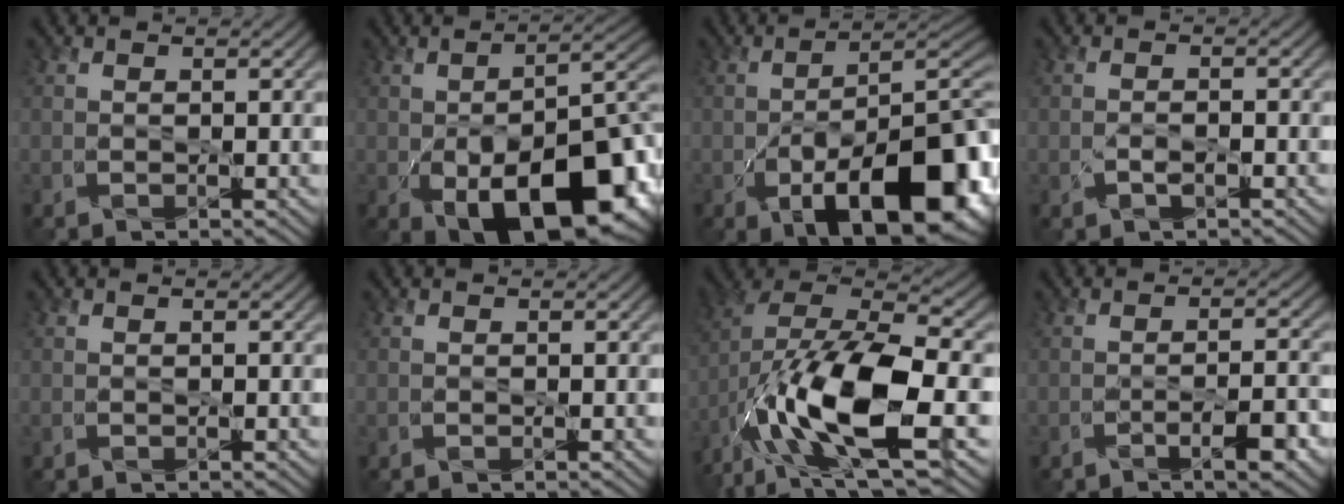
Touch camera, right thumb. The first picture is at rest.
{"total": 17.3, "force": [-6.6, 9.0, 13.2], "torque": [-0.173, -0.043, -0.088]}
{"total": 17.0, "force": [-6.6, 8.0, 13.5], "torque": [-0.190, -0.033, -0.096]}
{"total": 1.5, "force": [-0.9, 0.6, 1.1], "torque": [-0.023, -0.001, -0.015]}
{"total": 0.0}
{"total": 0.0}
{"total": 17.7, "force": [-6.4, 7.6, 14.7], "torque": [-0.311, -0.020, -0.109]}
{"total": 3.9, "force": [-2.5, 0.6, 2.9], "torque": [-0.044, 0.008, -0.037]}